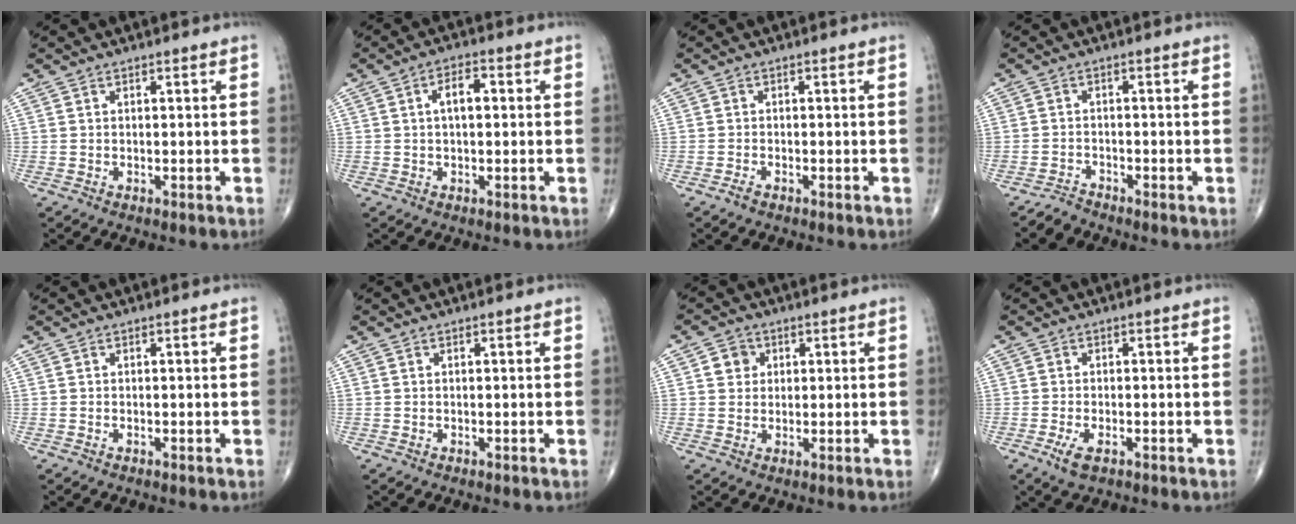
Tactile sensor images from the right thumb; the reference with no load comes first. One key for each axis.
{"total": 4.4, "fx": 0.6, "fy": 2.2, "fz": 3.8, "tx": -0.061, "ty": 0.011, "tz": 0.005}
{"total": 1.0, "fx": -0.8, "fy": 0.4, "fz": 0.5, "tx": -0.017, "ty": -0.001, "tz": -0.016}
{"total": 1.9, "fx": -1.8, "fy": 0.3, "fz": -0.4, "tx": 0.009, "ty": -0.007, "tz": -0.038}
{"total": 0.0}
{"total": 0.0}
{"total": 3.6, "fx": 1.1, "fy": 3.2, "fz": 1.2, "tx": -0.003, "ty": -0.001, "tz": 0.014}
{"total": 3.1, "fx": -1.4, "fy": 1.4, "fz": 2.4, "tx": -0.053, "ty": -0.004, "tz": -0.025}